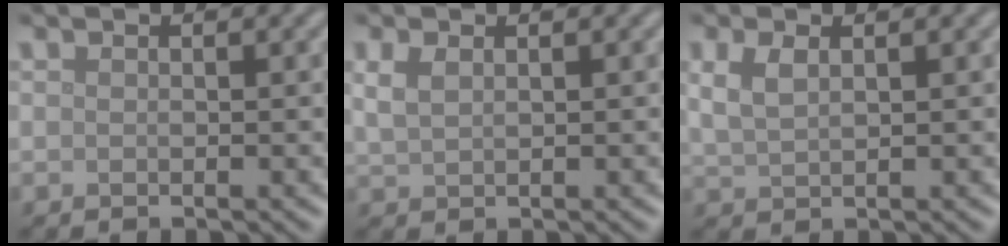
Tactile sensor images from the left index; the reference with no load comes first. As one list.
[{"total": 1.7, "force": [0.8, 0.8, 1.2], "torque": [-0.031, 0.001, 0.019]}, {"total": 2.1, "force": [1.0, 0.9, 1.6], "torque": [-0.040, 0.002, 0.023]}]